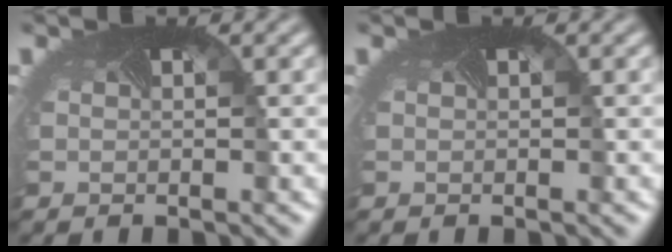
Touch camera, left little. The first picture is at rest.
{"total": 0.0}